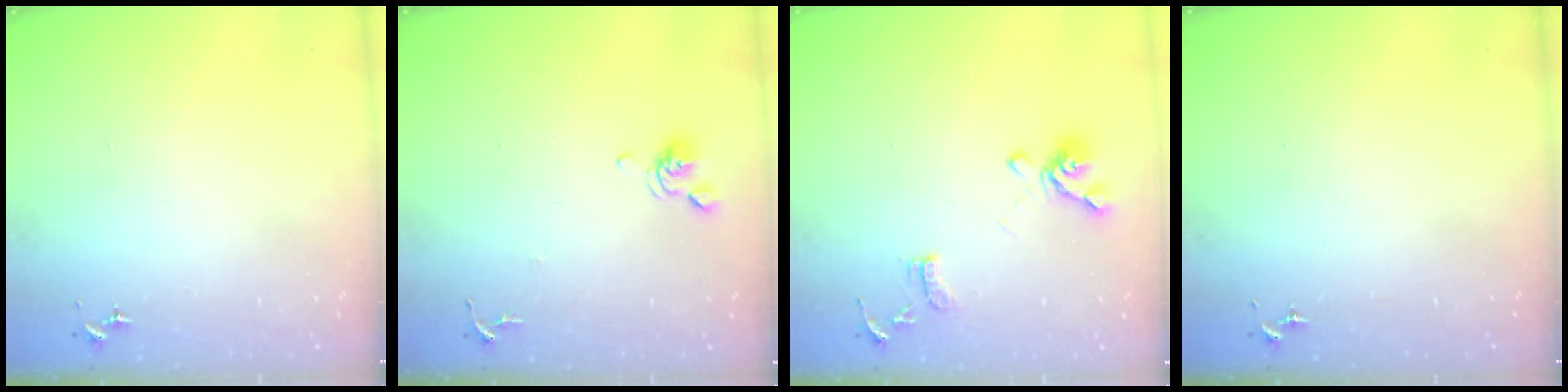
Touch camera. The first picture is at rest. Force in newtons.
{"total": 6.9, "press": 6.7, "slide": 1.6}
{"total": 13.1, "press": 13.0, "slide": 1.4}
{"total": 0.0}